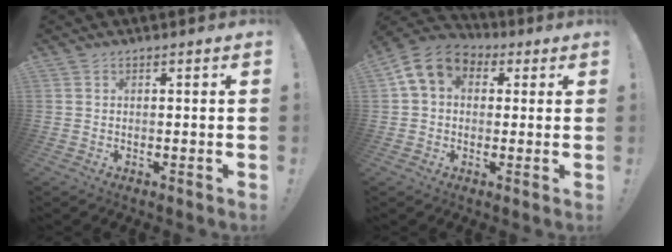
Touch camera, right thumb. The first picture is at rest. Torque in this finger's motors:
{"motor_torque": [1.34, 1.88, 0.87, 0.04, 0.06]}